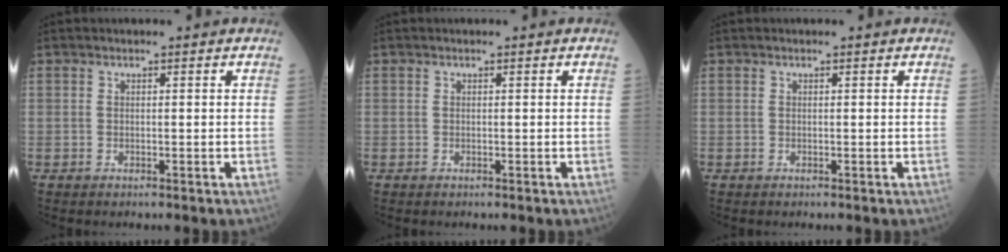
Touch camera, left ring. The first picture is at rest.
{"total": 0.0}
{"total": 0.0}